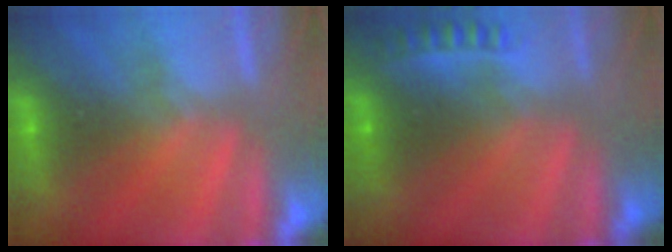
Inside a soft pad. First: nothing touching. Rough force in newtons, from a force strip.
{"total": 2.4}